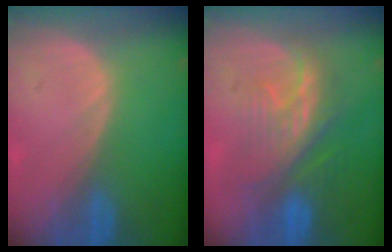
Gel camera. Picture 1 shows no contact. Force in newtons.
{"total": 8.4, "press": 8.1, "slide": 1.9}